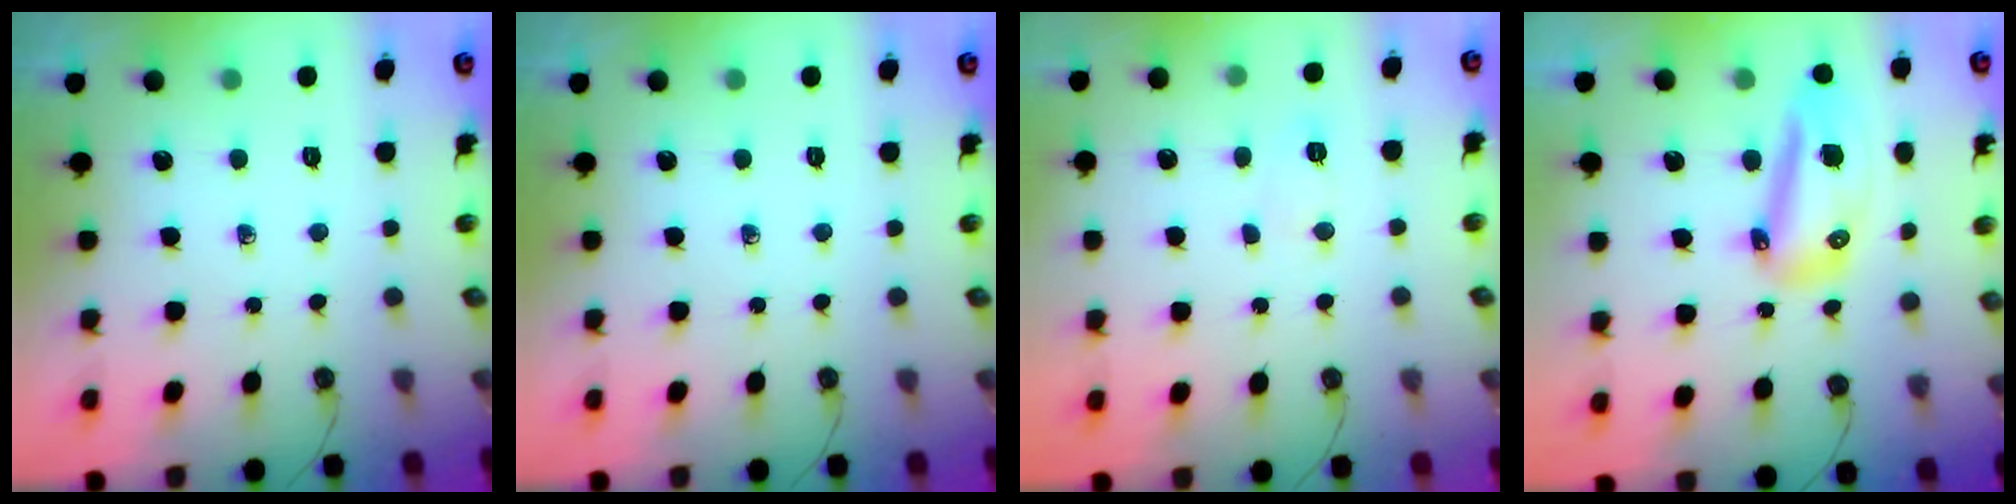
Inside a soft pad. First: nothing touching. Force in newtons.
{"total": 0.0}
{"total": 3.7, "press": 3.6, "slide": 1.0}
{"total": 13.0, "press": 12.9, "slide": 1.5}